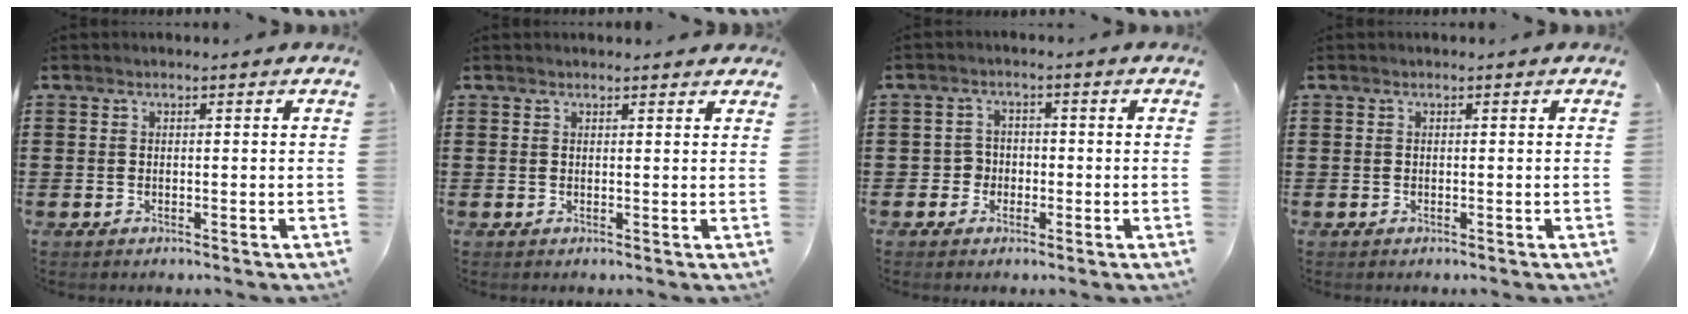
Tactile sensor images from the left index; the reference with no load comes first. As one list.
[{"total": 1.1, "force": [1.0, 0.1, 0.2], "torque": [-0.005, 0.001, 0.020]}, {"total": 2.6, "force": [-0.8, 2.4, 0.6], "torque": [-0.021, 0.003, -0.021]}, {"total": 0.0}]